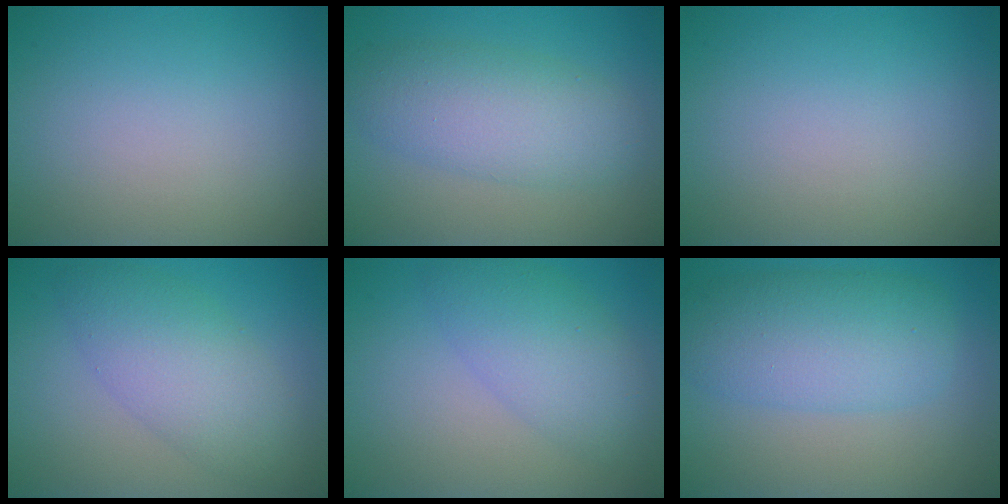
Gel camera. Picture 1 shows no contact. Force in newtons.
{"total": 5.4, "press": 5.3, "slide": 0.3}
{"total": 0.0}
{"total": 5.4, "press": 5.4, "slide": 0.2}
{"total": 4.7, "press": 4.7, "slide": 0.3}
{"total": 6.5, "press": 6.5, "slide": 0.1}